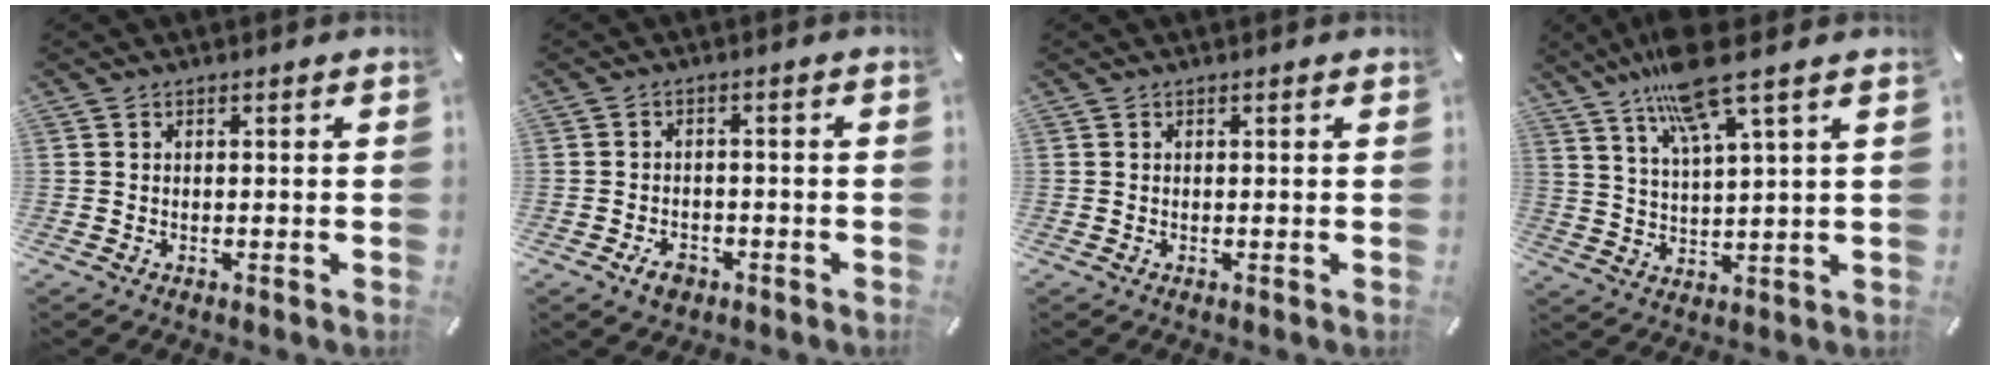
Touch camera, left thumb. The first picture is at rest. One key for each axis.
{"total": 4.1, "fx": -2.4, "fy": 2.7, "fz": 2.1, "tx": -0.040, "ty": 0.010, "tz": -0.044}
{"total": 0.0}
{"total": 12.3, "fx": 8.6, "fy": 1.8, "fz": 8.6, "tx": -0.172, "ty": -0.023, "tz": 0.148}